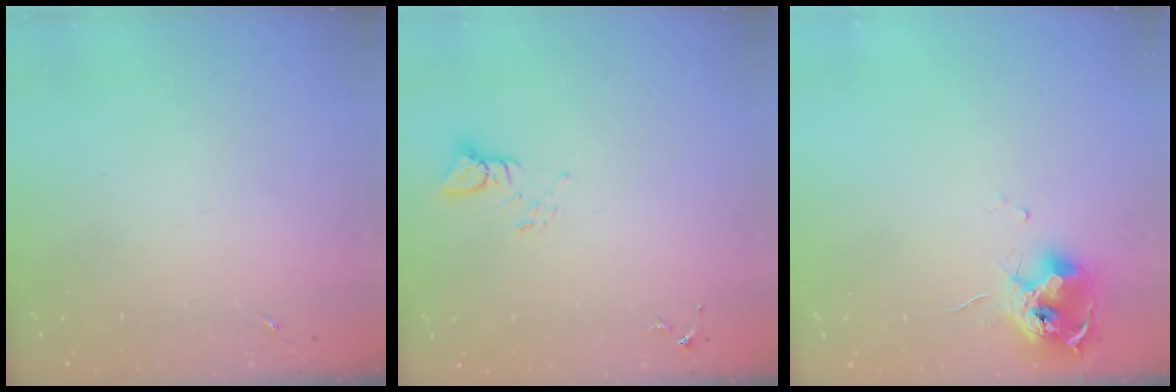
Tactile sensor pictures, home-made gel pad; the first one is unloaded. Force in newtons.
{"total": 3.9, "press": 3.9, "slide": 0.4}
{"total": 11.5, "press": 11.4, "slide": 0.6}